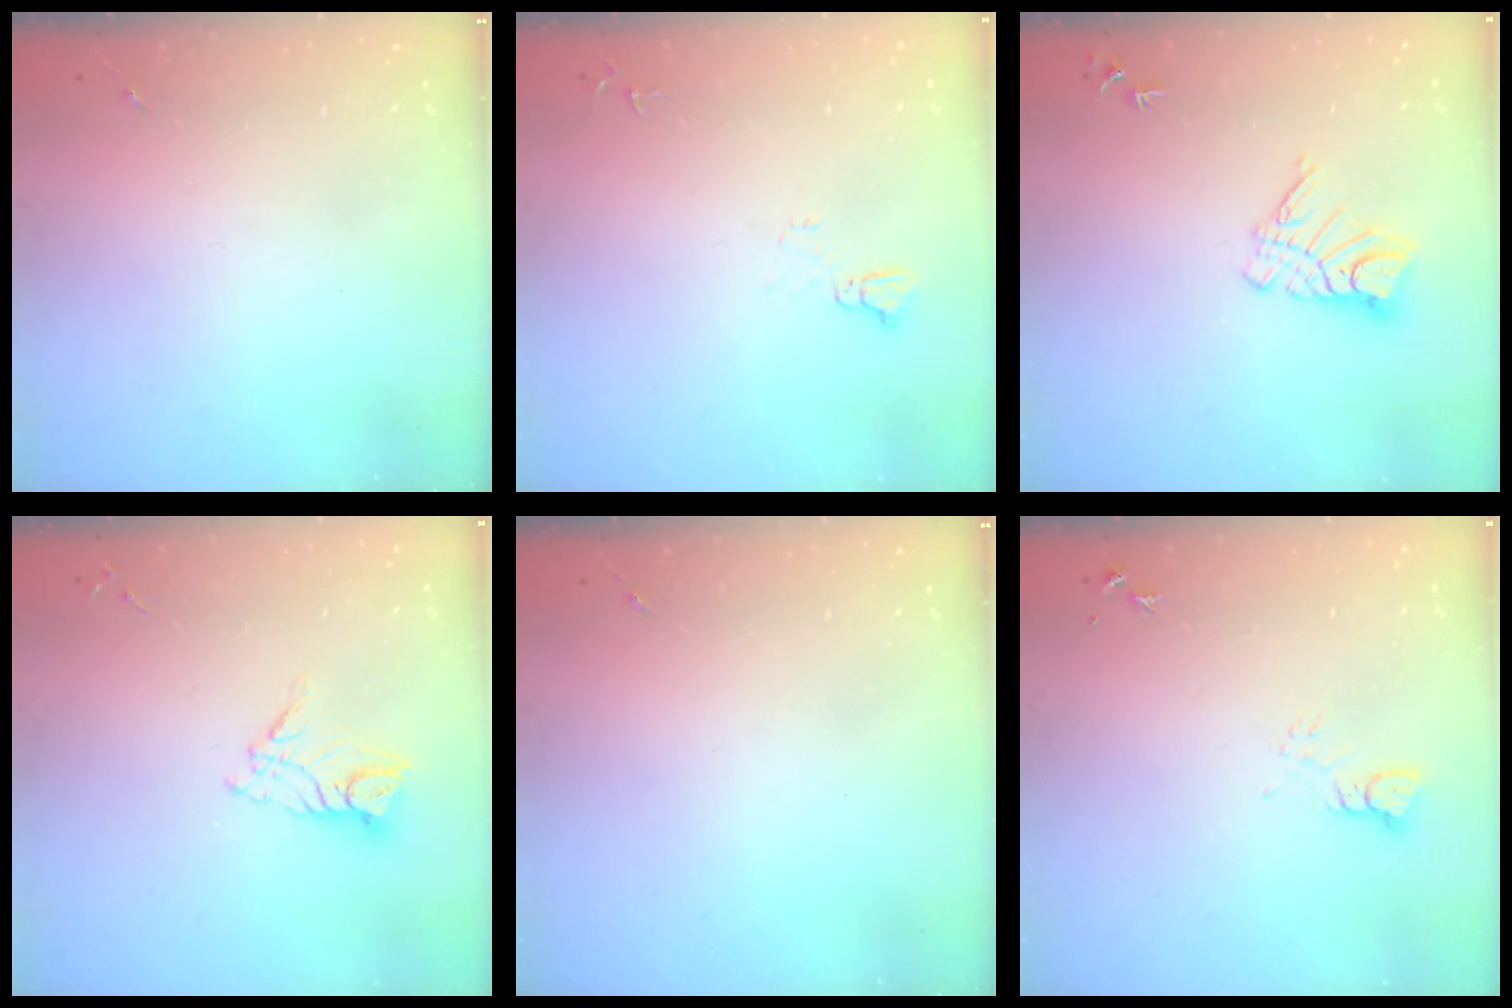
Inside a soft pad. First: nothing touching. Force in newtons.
{"total": 4.1, "press": 4.1, "slide": 0.4}
{"total": 10.5, "press": 10.4, "slide": 1.0}
{"total": 9.7, "press": 9.6, "slide": 0.9}
{"total": 0.0}
{"total": 3.0, "press": 3.0, "slide": 0.2}